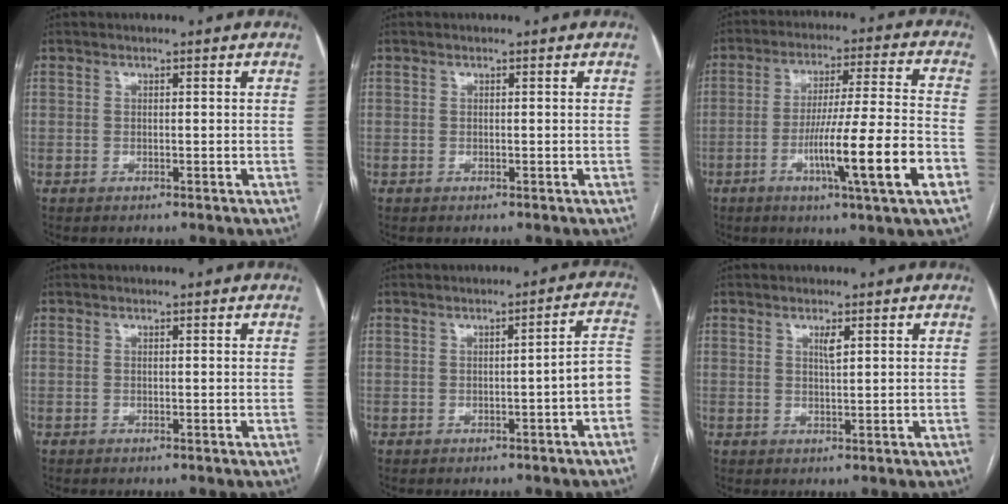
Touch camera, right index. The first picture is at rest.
{"total": 0.0}
{"total": 15.6, "force": [-5.6, -0.8, 14.5], "torque": [-0.247, -0.011, -0.091]}
{"total": 0.0}
{"total": 4.8, "force": [-1.7, -0.1, 4.5], "torque": [-0.040, 0.017, -0.025]}
{"total": 1.5, "force": [0.8, 0.1, 1.3], "torque": [-0.025, -0.004, 0.014]}